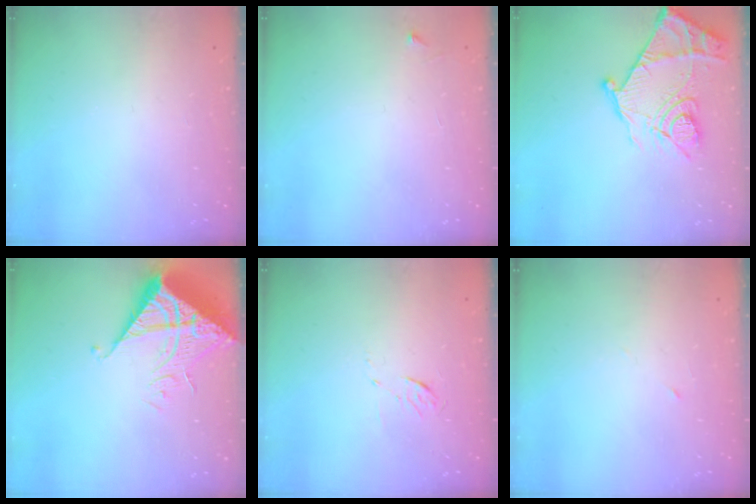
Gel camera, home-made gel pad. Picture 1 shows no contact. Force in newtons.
{"total": 2.5, "press": 2.5, "slide": 0.3}
{"total": 17.3, "press": 17.2, "slide": 1.7}
{"total": 12.1, "press": 12.0, "slide": 1.3}
{"total": 4.0, "press": 3.7, "slide": 1.3}
{"total": 2.7, "press": 2.5, "slide": 1.0}